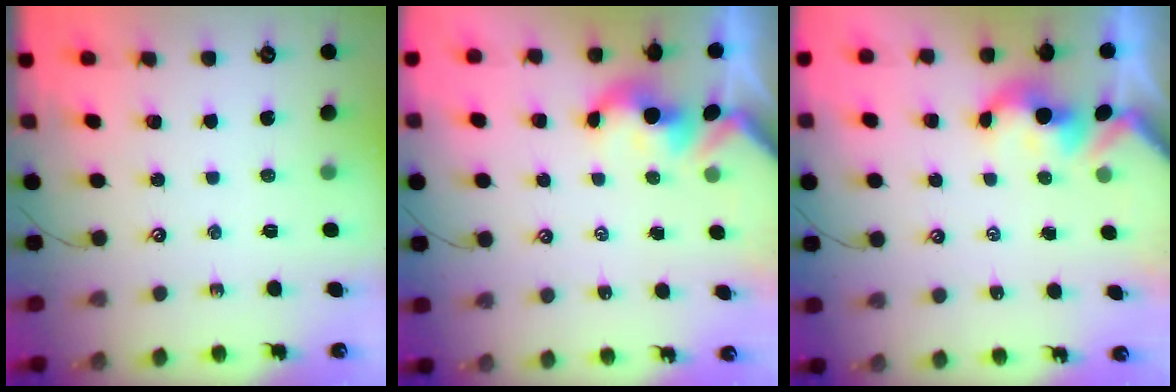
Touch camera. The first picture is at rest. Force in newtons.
{"total": 1.6, "press": 1.5, "slide": 0.3}
{"total": 1.7, "press": 1.7, "slide": 0.2}